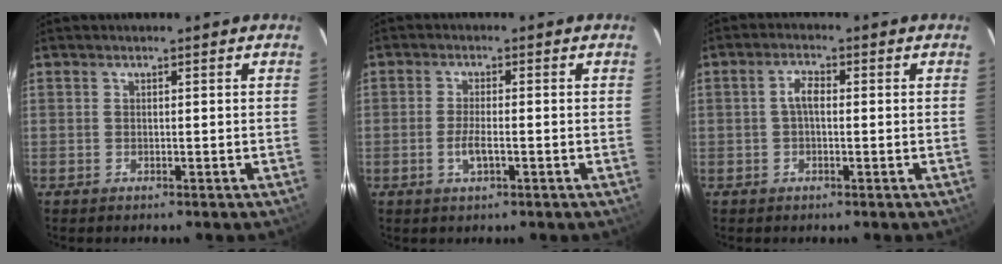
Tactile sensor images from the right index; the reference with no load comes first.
{"total": 3.3, "force": [-1.2, 0.8, 3.0], "torque": [-0.061, -0.004, -0.023]}
{"total": 3.2, "force": [-0.4, 1.4, 2.8], "torque": [-0.058, 0.012, -0.007]}